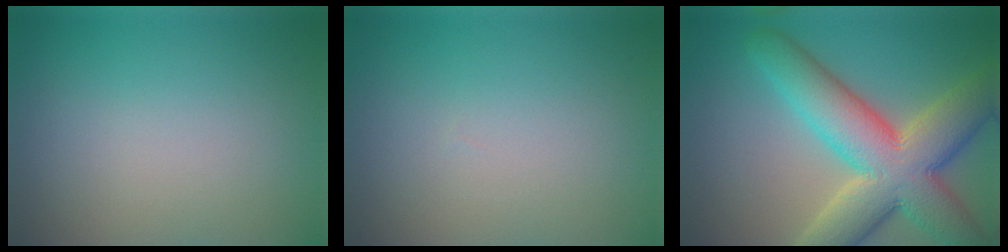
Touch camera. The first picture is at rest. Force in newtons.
{"total": 0.0}
{"total": 11.7, "press": 11.7, "slide": 0.9}